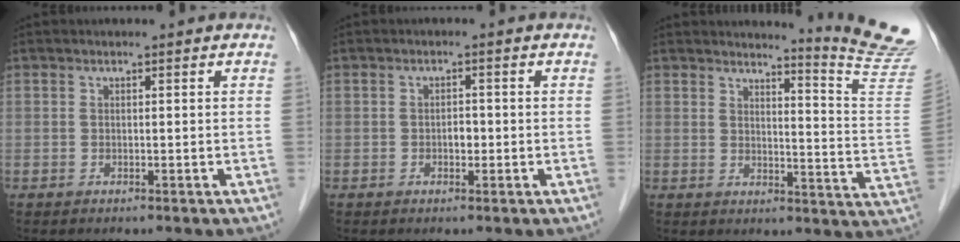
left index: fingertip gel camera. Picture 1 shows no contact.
{"total": 1.5, "force": [-0.4, 0.9, 1.1], "torque": [-0.017, 0.004, -0.007]}
{"total": 12.0, "force": [11.6, -2.8, 1.7], "torque": [-0.031, -0.126, 0.127]}